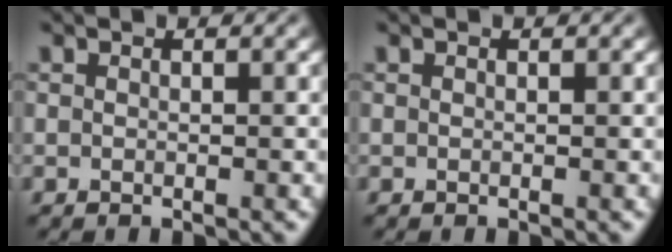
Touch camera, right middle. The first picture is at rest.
{"total": 0.0}